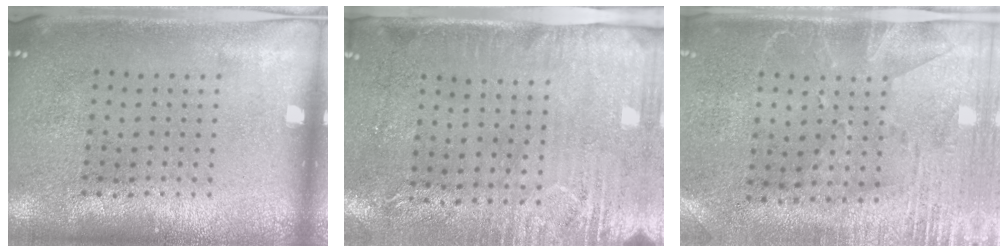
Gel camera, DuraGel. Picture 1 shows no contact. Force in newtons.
{"total": 3.0, "press": 2.4, "slide": 1.7}
{"total": 2.7, "press": 2.3, "slide": 1.5}